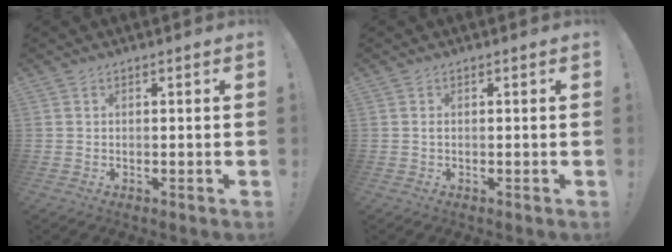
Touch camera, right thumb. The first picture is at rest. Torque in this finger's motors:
{"motor_torque": [0.08, 0.02, 0.27, 0.06, -0.06]}